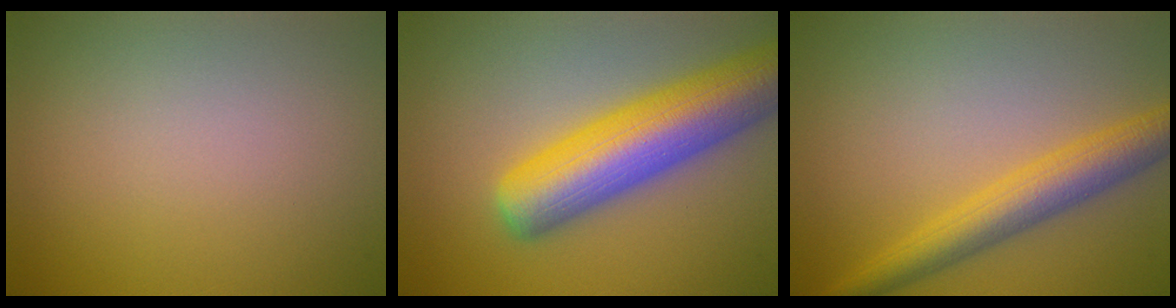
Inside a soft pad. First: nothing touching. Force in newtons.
{"total": 9.8, "press": 9.8, "slide": 0.6}
{"total": 5.0, "press": 5.0, "slide": 0.1}